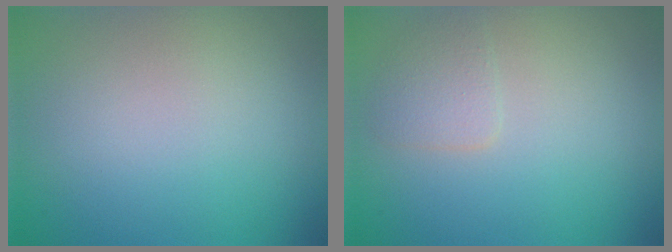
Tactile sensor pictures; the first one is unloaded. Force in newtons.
{"total": 1.6, "press": 1.6, "slide": 0.1}